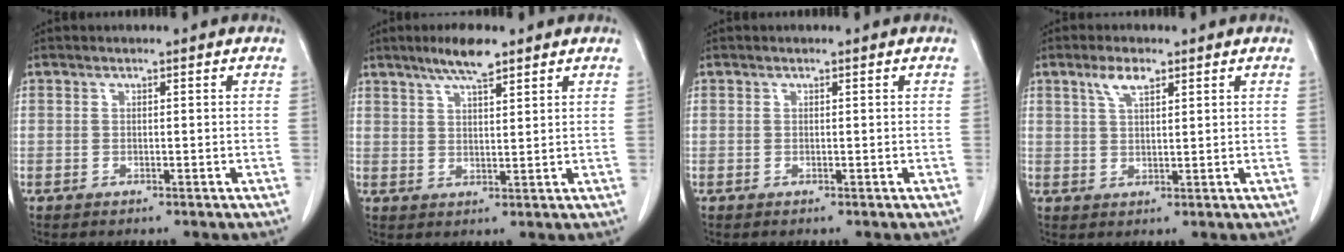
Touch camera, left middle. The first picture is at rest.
{"total": 5.8, "force": [4.2, 0.9, 3.8], "torque": [-0.074, 0.005, 0.074]}
{"total": 0.0}
{"total": 3.6, "force": [2.2, 1.2, 2.5], "torque": [-0.055, 0.005, 0.046]}